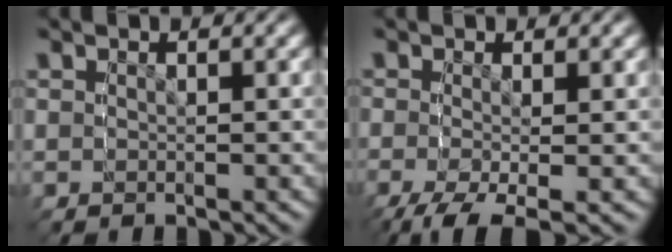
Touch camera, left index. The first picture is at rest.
{"total": 1.8, "force": [-1.1, -0.8, -1.3], "torque": [0.032, -0.009, -0.013]}